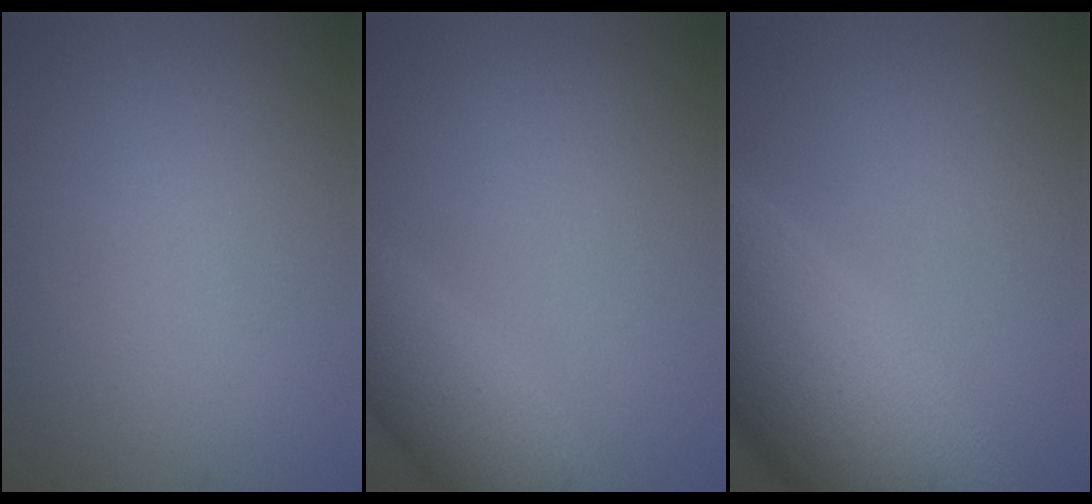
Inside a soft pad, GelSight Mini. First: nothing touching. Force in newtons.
{"total": 4.5, "press": 4.5, "slide": 0.3}
{"total": 12.3, "press": 12.3, "slide": 0.5}